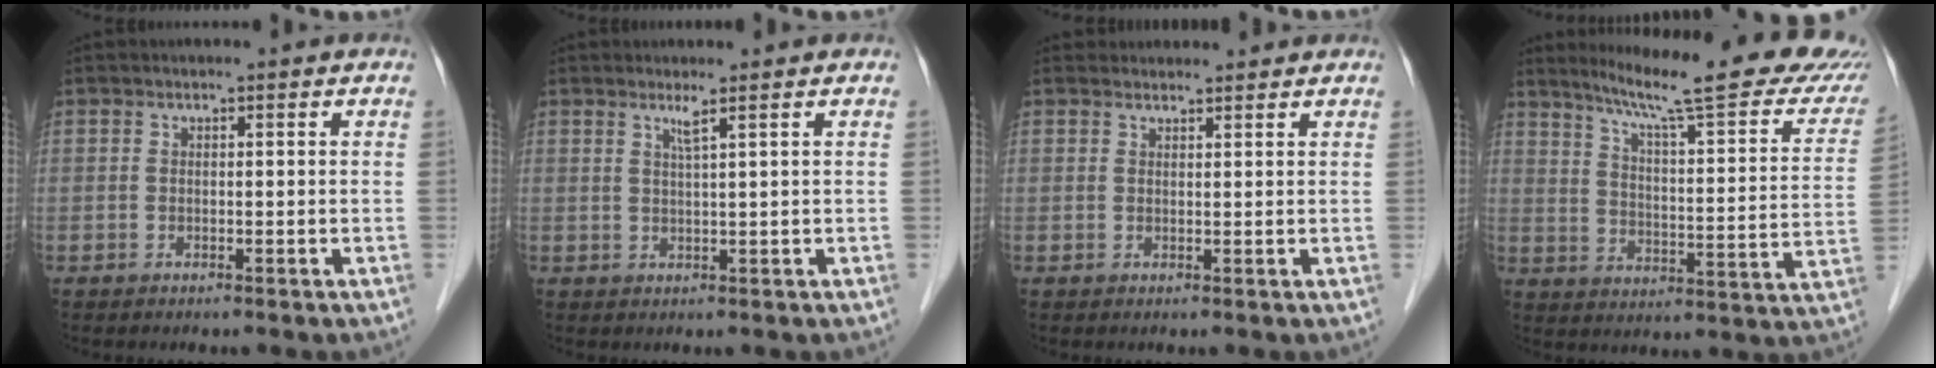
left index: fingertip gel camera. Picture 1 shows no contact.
{"total": 1.8, "force": [1.1, -0.6, 1.3], "torque": [-0.033, -0.010, 0.025]}
{"total": 3.1, "force": [3.0, 0.9, 0.0], "torque": [-0.003, 0.021, 0.039]}
{"total": 25.0, "force": [20.9, 2.4, 13.5], "torque": [-0.188, -0.037, 0.267]}